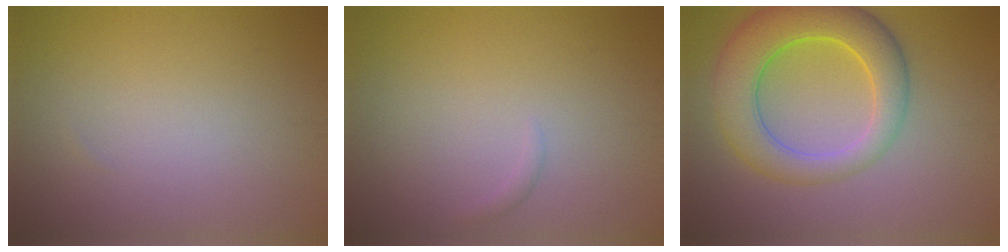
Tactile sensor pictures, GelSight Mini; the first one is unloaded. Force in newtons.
{"total": 0.6, "press": 0.6, "slide": 0.1}
{"total": 7.7, "press": 7.7, "slide": 0.4}